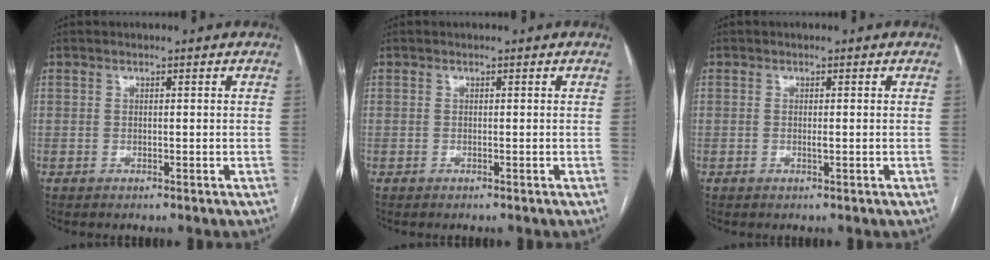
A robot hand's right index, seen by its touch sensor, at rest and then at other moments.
{"total": 0.0}
{"total": 0.7, "force": [-0.1, 0.1, 0.7], "torque": [-0.014, -0.001, -0.001]}